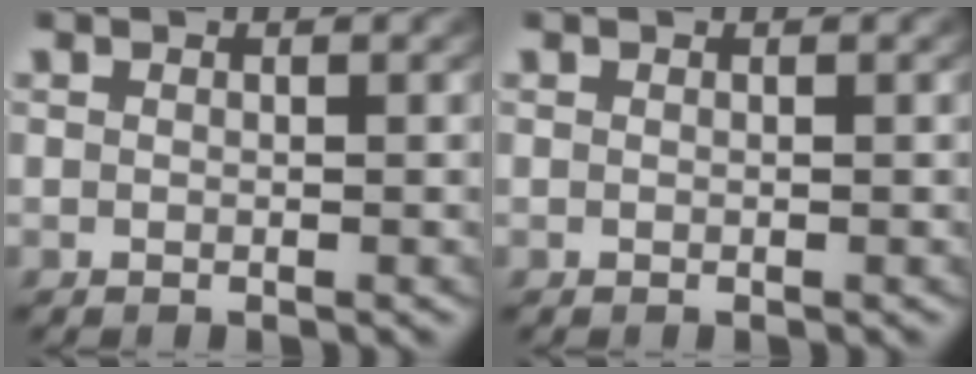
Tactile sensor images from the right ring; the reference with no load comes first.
{"total": 0.0}